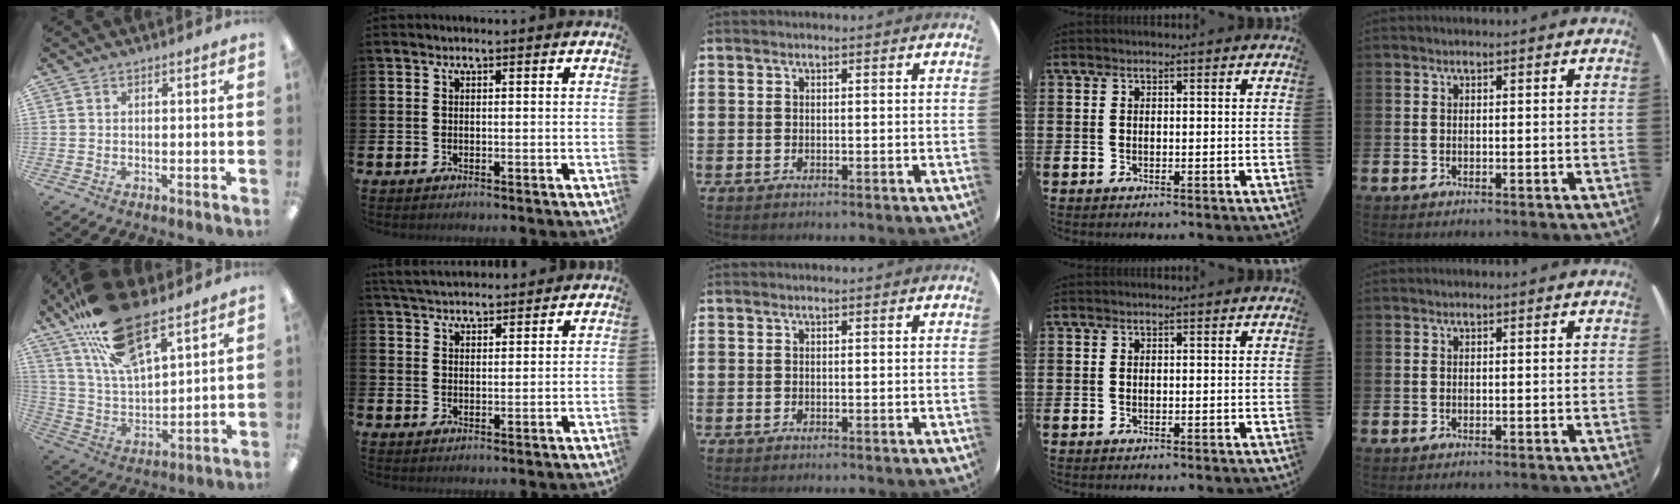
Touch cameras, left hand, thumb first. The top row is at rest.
{"thumb": {"total": 20.6, "force": [14.2, 7.6, 12.8], "torque": [-0.241, -0.062, 0.252]}, "index": {"total": 4.2, "force": [4.1, 0.8, 0.5], "torque": [-0.019, -0.018, 0.076]}}